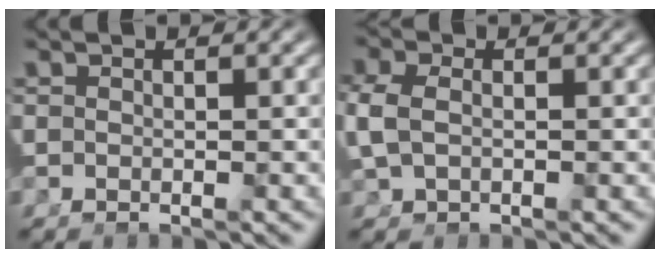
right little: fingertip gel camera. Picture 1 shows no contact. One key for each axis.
{"total": 2.3, "fx": 0.4, "fy": 1.9, "fz": 1.3, "tx": -0.048, "ty": 0.001, "tz": 0.009}